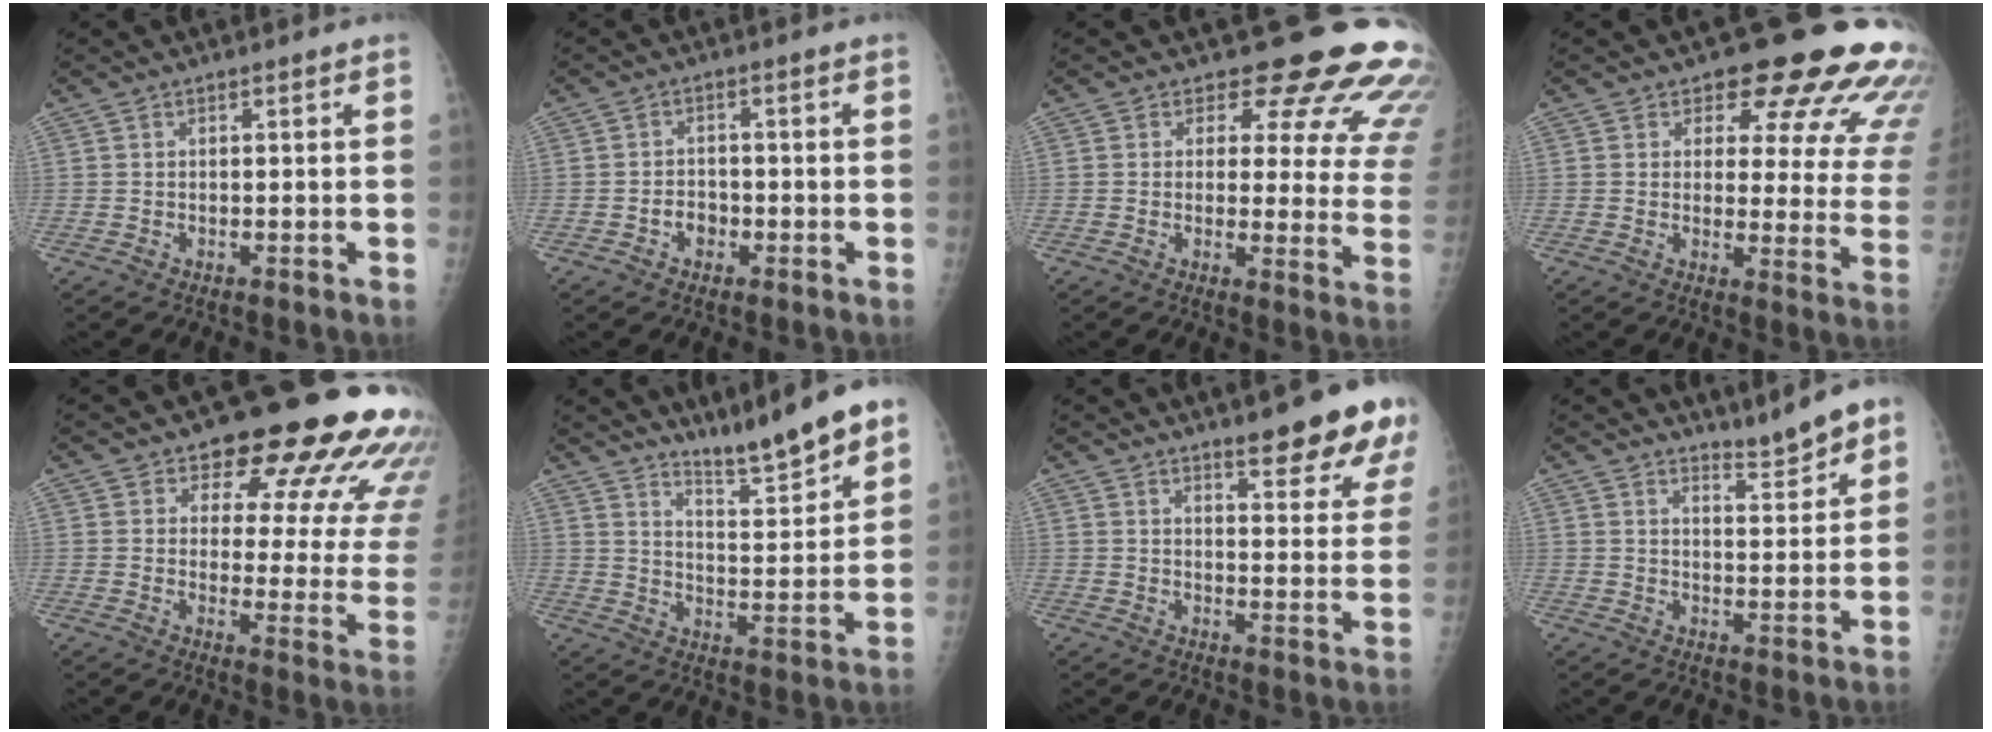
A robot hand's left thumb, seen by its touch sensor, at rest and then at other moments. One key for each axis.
{"total": 2.9, "fx": -1.3, "fy": 2.3, "fz": 1.3, "tx": -0.006, "ty": 0.013, "tz": -0.023}
{"total": 16.9, "fx": 13.8, "fy": 6.8, "fz": 6.9, "tx": -0.029, "ty": -0.102, "tz": 0.132}
{"total": 18.2, "fx": 13.7, "fy": 7.3, "fz": 9.4, "tx": -0.057, "ty": -0.082, "tz": 0.141}
{"total": 20.8, "fx": 15.2, "fy": 8.2, "fz": 11.5, "tx": -0.093, "ty": -0.078, "tz": 0.173}
{"total": 11.3, "fx": 9.0, "fy": 0.7, "fz": 6.7, "tx": -0.096, "ty": -0.060, "tz": 0.152}
{"total": 13.4, "fx": 9.9, "fy": 3.0, "fz": 8.5, "tx": -0.070, "ty": -0.059, "tz": 0.120}
{"total": 5.0, "fx": 4.3, "fy": 0.4, "fz": 2.6, "tx": -0.031, "ty": -0.037, "tz": 0.074}